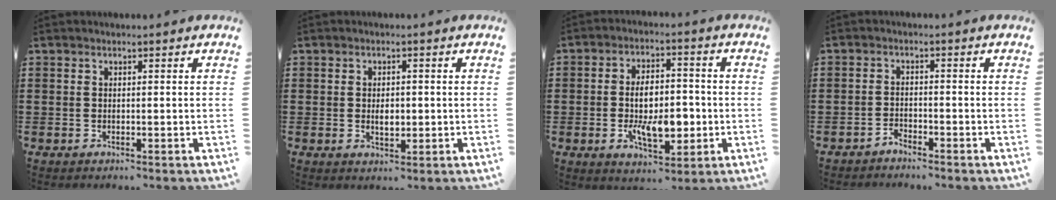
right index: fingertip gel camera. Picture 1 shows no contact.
{"total": 2.8, "force": [-0.1, 1.4, 2.4], "torque": [-0.037, 0.000, -0.004]}
{"total": 8.7, "force": [-1.5, 4.5, 7.3], "torque": [-0.113, 0.001, -0.031]}
{"total": 1.7, "force": [-1.7, 0.2, 0.0], "torque": [-0.007, 0.006, -0.036]}